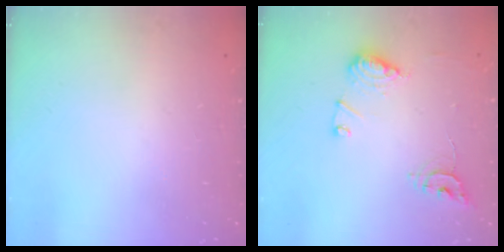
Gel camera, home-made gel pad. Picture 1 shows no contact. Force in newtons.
{"total": 12.1, "press": 12.0, "slide": 1.2}